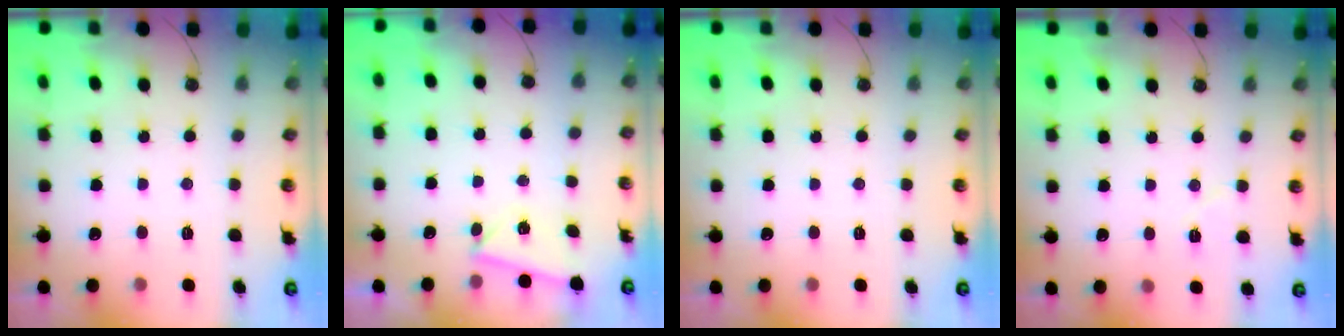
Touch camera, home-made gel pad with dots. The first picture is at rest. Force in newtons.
{"total": 3.1, "press": 2.1, "slide": 2.3}
{"total": 0.0}
{"total": 5.3, "press": 4.6, "slide": 2.5}